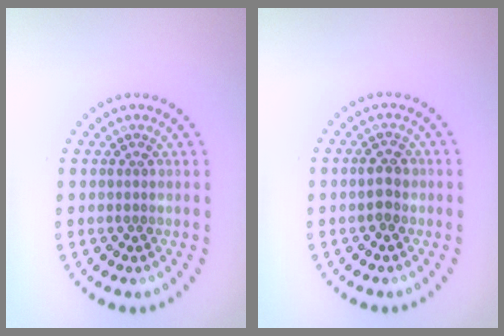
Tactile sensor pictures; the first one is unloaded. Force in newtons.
{"total": 1.6, "press": 1.6, "slide": 0.1}